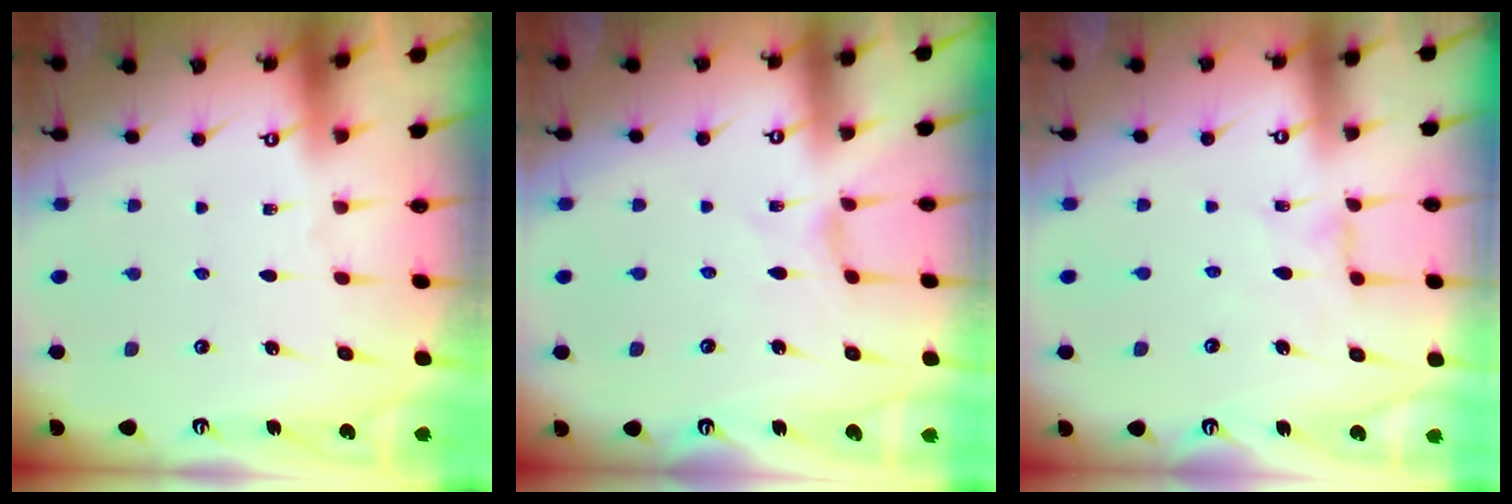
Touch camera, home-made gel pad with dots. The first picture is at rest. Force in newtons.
{"total": 0.0}
{"total": 0.6, "press": 0.6, "slide": 0.3}